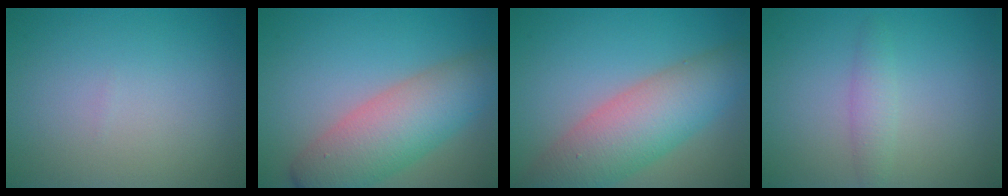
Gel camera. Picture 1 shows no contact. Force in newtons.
{"total": 7.6, "press": 7.6, "slide": 0.4}
{"total": 8.1, "press": 8.1, "slide": 0.3}
{"total": 1.8, "press": 1.8, "slide": 0.1}